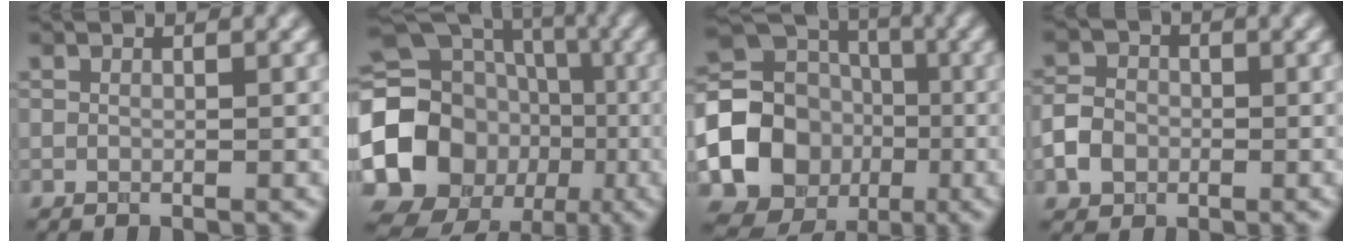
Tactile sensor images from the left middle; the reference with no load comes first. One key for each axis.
{"total": 19.1, "fx": -3.3, "fy": 17.0, "fz": 8.1, "tx": -0.167, "ty": -0.004, "tz": -0.095}
{"total": 18.9, "fx": -4.7, "fy": 17.1, "fz": 6.5, "tx": -0.150, "ty": -0.027, "tz": -0.109}
{"total": 2.9, "fx": -0.9, "fy": 2.4, "fz": 1.3, "tx": -0.026, "ty": 0.003, "tz": -0.022}